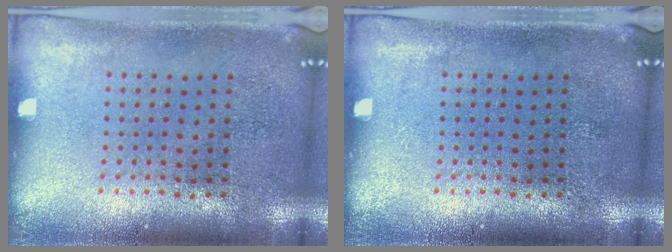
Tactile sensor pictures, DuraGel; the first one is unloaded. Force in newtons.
{"total": 0.0}